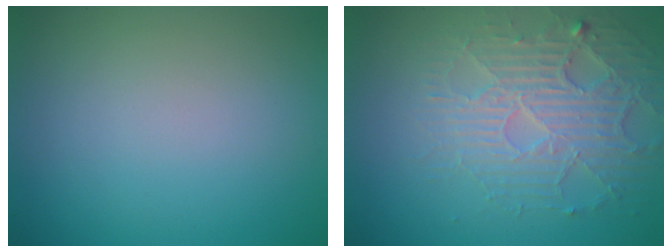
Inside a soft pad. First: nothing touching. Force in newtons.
{"total": 4.6, "press": 4.0, "slide": 2.2}